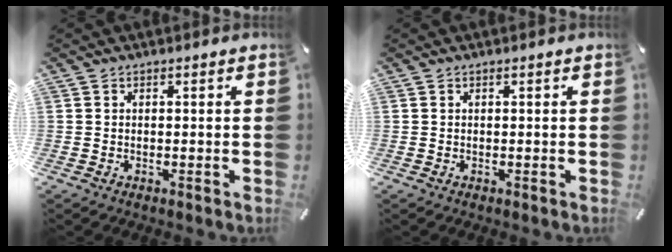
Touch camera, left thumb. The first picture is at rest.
{"total": 0.0}